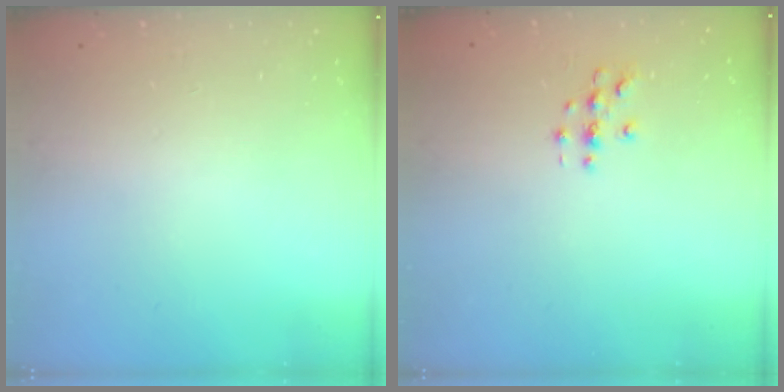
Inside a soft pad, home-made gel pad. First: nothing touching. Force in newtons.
{"total": 2.9, "press": 2.9, "slide": 0.3}